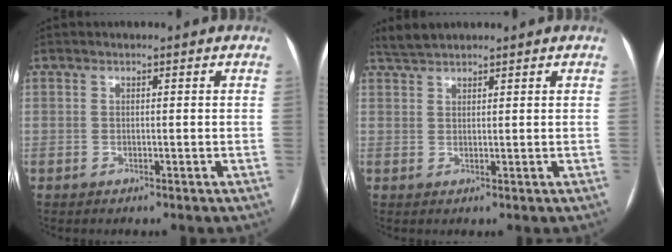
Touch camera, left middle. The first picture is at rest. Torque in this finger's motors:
{"motor_torque": [0.10, -0.13, -0.05, -0.01]}